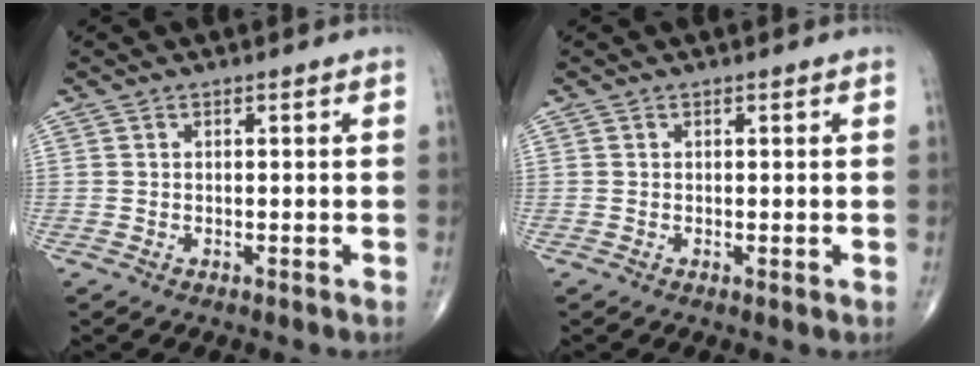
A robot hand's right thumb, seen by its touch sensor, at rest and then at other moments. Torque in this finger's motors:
{"motor_torque": [-0.45, -0.25, 0.28, 0.27, -0.02]}